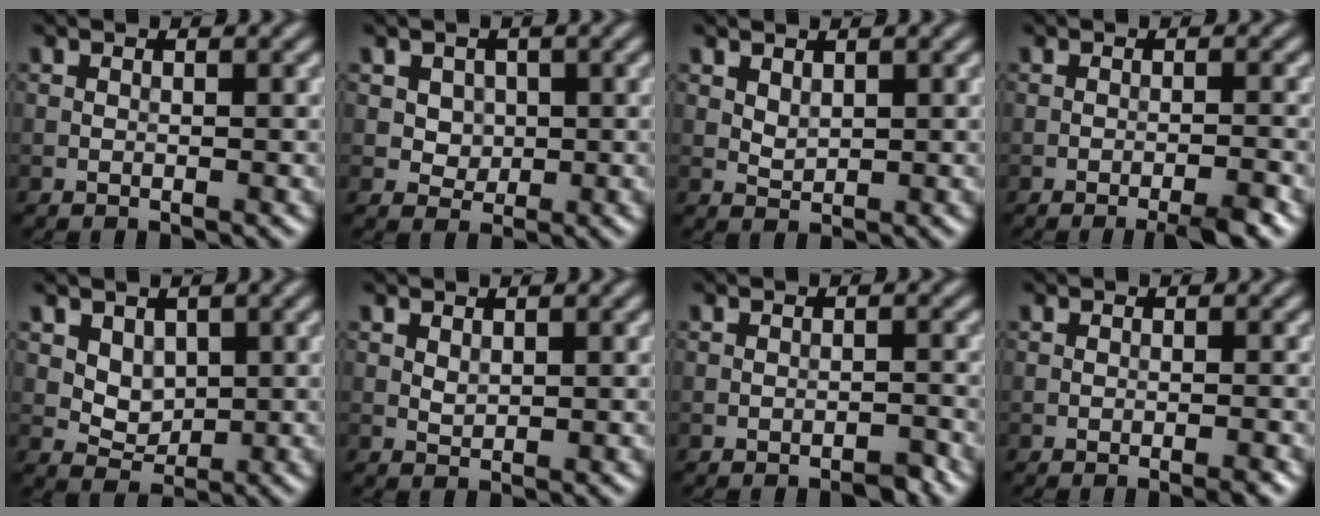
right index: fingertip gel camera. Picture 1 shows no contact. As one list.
[{"total": 2.6, "force": [0.8, 2.1, 1.2], "torque": [-0.025, 0.000, 0.024]}, {"total": 1.2, "force": [0.8, 0.6, 0.6], "torque": [-0.016, -0.002, 0.022]}, {"total": 3.0, "force": [-2.1, 0.3, 2.2], "torque": [-0.029, 0.004, -0.037]}, {"total": 2.6, "force": [1.0, 2.0, 1.4], "torque": [-0.024, -0.016, 0.030]}, {"total": 0.8, "force": [0.5, 0.4, 0.4], "torque": [-0.013, -0.002, 0.012]}, {"total": 1.2, "force": [-1.1, 0.3, 0.5], "torque": [-0.005, 0.004, -0.018]}, {"total": 1.0, "force": [-0.7, 0.0, 0.7], "torque": [-0.008, 0.001, -0.014]}]